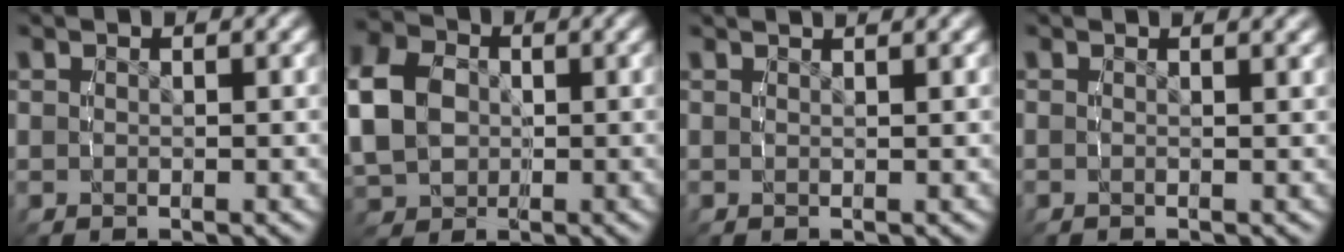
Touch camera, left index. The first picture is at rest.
{"total": 7.8, "force": [-0.3, 6.6, 4.2], "torque": [-0.107, -0.026, -0.001]}
{"total": 1.2, "force": [1.1, -0.3, 0.3], "torque": [0.001, 0.004, 0.016]}
{"total": 0.6, "force": [0.5, -0.3, 0.1], "torque": [0.003, 0.000, 0.006]}